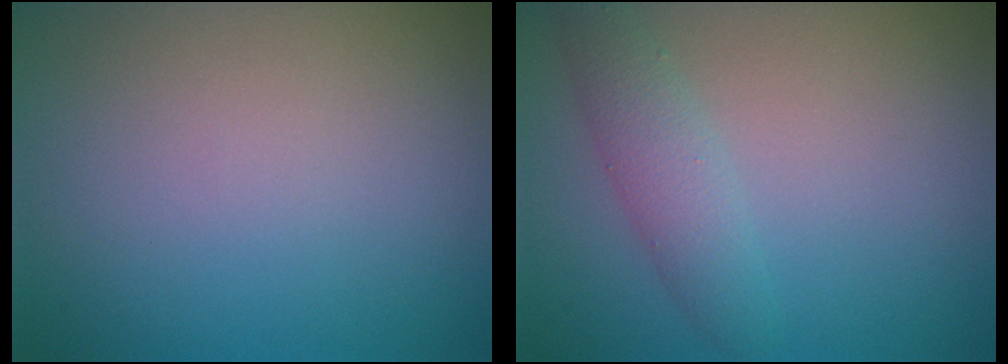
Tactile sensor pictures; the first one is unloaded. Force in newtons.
{"total": 2.6, "press": 2.6, "slide": 0.1}